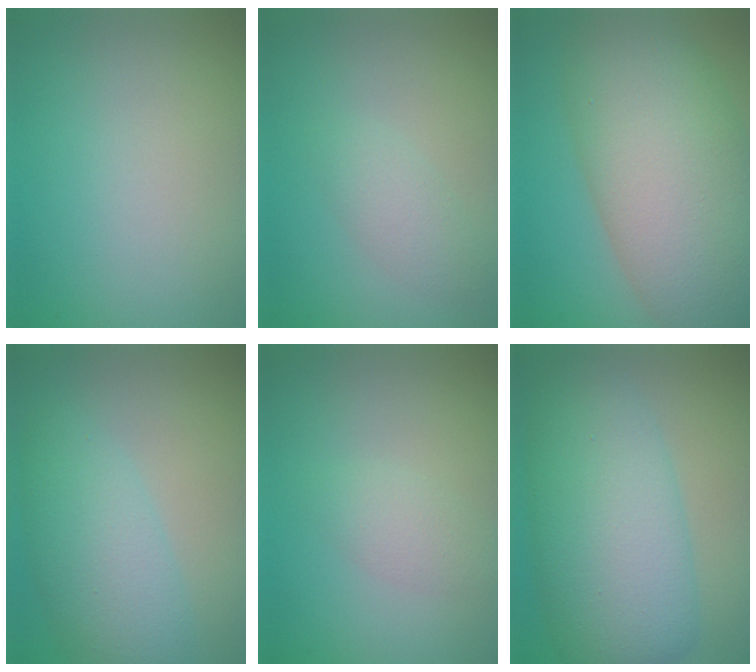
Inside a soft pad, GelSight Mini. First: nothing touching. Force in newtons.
{"total": 1.9, "press": 1.9, "slide": 0.1}
{"total": 13.0, "press": 12.9, "slide": 0.5}
{"total": 5.4, "press": 5.4, "slide": 0.2}
{"total": 1.7, "press": 1.7, "slide": 0.1}
{"total": 9.9, "press": 9.9, "slide": 0.3}